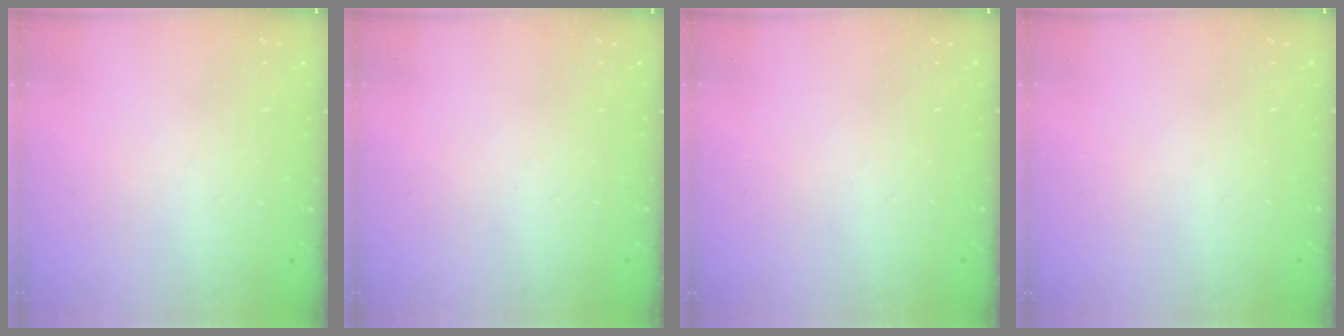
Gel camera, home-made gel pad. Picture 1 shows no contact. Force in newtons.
{"total": 0.0}
{"total": 0.0}
{"total": 0.0}